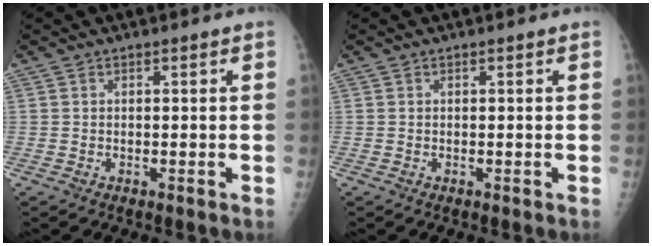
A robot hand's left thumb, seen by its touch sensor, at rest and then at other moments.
{"total": 0.0}